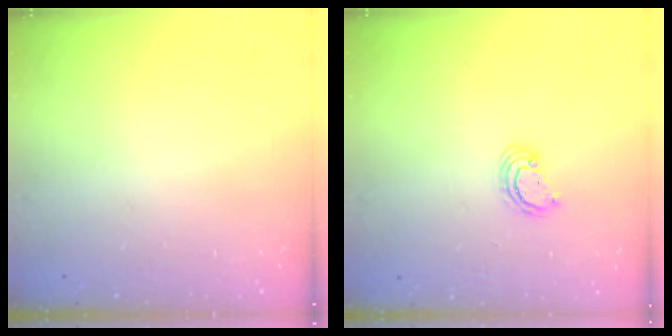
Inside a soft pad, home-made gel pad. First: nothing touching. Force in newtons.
{"total": 2.5, "press": 2.5, "slide": 0.3}